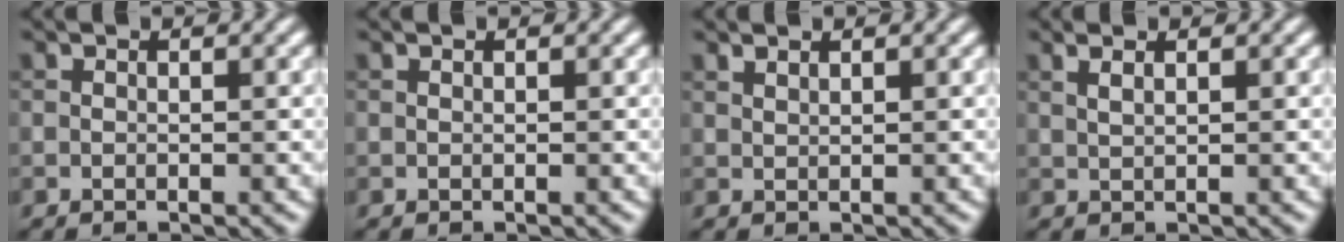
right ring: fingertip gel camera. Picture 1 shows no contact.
{"total": 0.0}
{"total": 0.8, "force": [0.7, 0.1, 0.3], "torque": [-0.004, -0.002, 0.013]}
{"total": 1.5, "force": [0.9, 0.6, 1.0], "torque": [-0.011, 0.001, 0.014]}